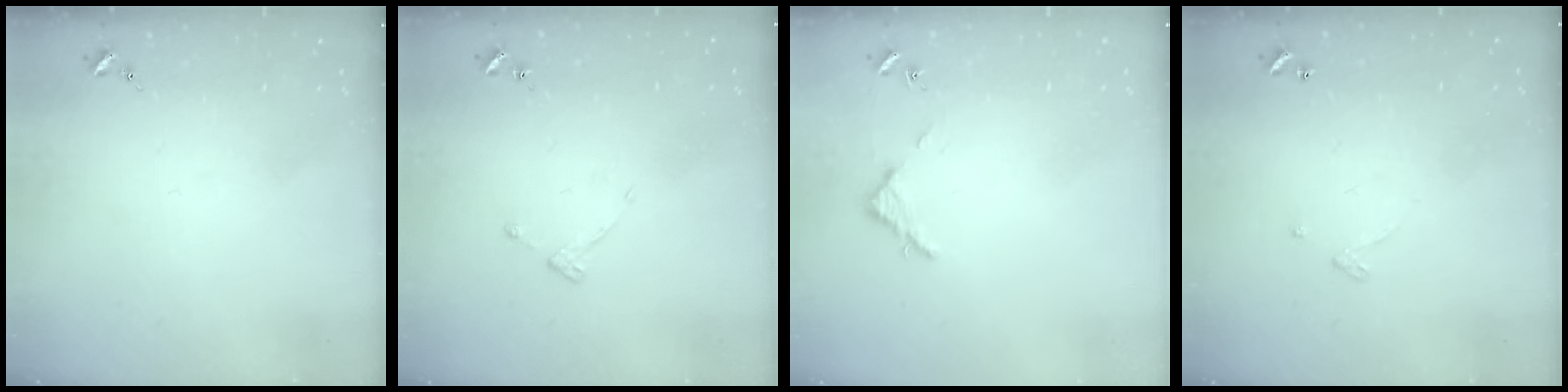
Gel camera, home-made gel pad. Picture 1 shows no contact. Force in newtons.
{"total": 3.6, "press": 3.6, "slide": 0.5}
{"total": 2.8, "press": 2.8, "slide": 0.3}
{"total": 2.6, "press": 2.6, "slide": 0.2}